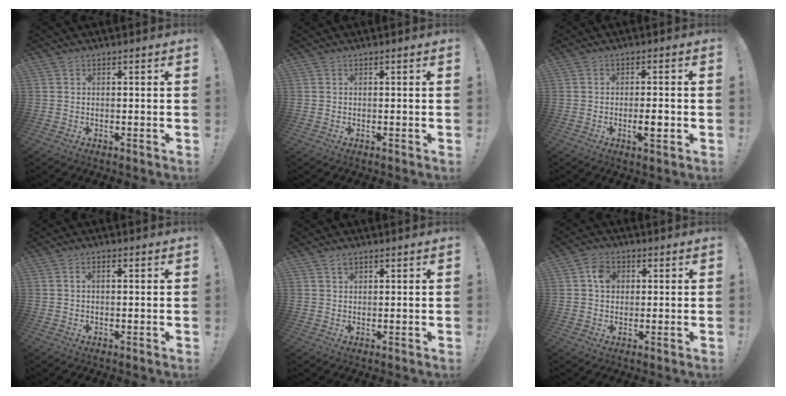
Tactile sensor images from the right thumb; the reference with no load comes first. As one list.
[{"total": 0.0}, {"total": 4.6, "force": [-1.4, 0.8, 4.3], "torque": [-0.066, -0.001, -0.022]}, {"total": 1.5, "force": [0.3, 0.7, 1.3], "torque": [-0.023, 0.002, 0.004]}, {"total": 1.6, "force": [1.2, 0.8, 0.8], "torque": [-0.007, -0.004, 0.021]}, {"total": 5.2, "force": [1.1, 4.3, 2.8], "torque": [-0.041, 0.008, 0.020]}]